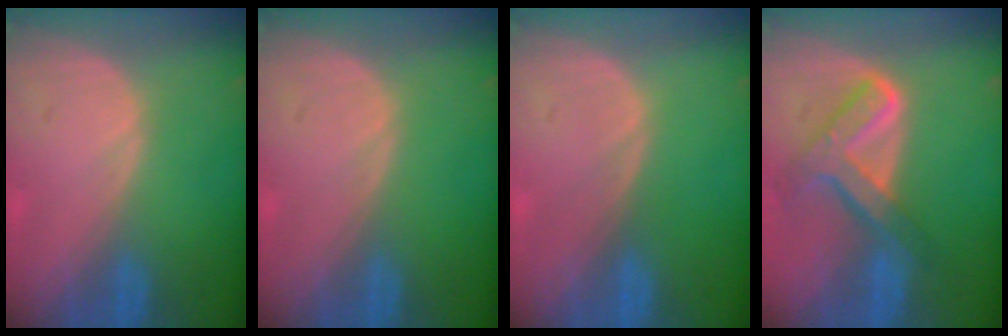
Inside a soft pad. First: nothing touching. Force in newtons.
{"total": 0.0}
{"total": 0.0}
{"total": 7.7, "press": 6.5, "slide": 4.1}